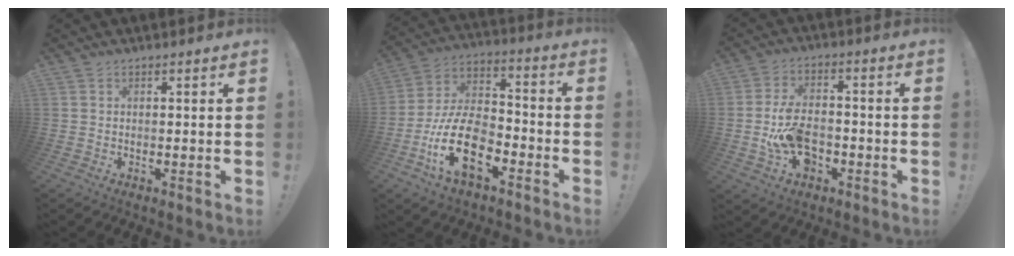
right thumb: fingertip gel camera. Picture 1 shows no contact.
{"total": 19.5, "force": [-8.9, 10.6, 13.8], "torque": [-0.266, 0.051, -0.148]}
{"total": 12.1, "force": [-3.8, 8.2, 8.1], "torque": [-0.150, 0.020, -0.065]}